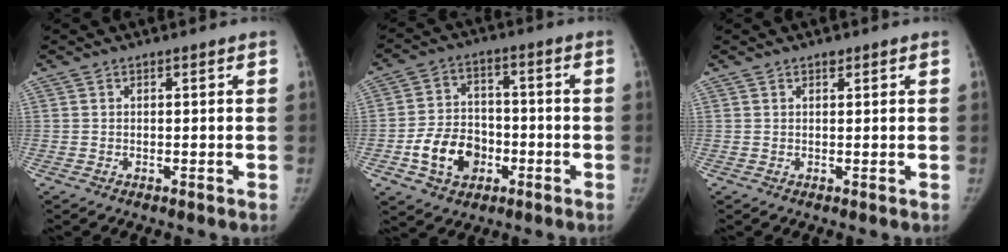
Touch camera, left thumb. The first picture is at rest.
{"total": 11.2, "force": [-4.0, 8.5, 6.1], "torque": [-0.078, 0.025, -0.071]}
{"total": 0.7, "force": [0.5, 0.5, 0.3], "torque": [0.002, -0.002, 0.005]}